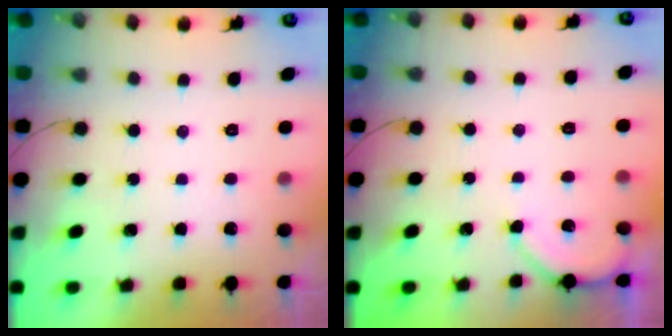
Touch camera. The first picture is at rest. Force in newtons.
{"total": 2.9, "press": 2.9, "slide": 0.3}